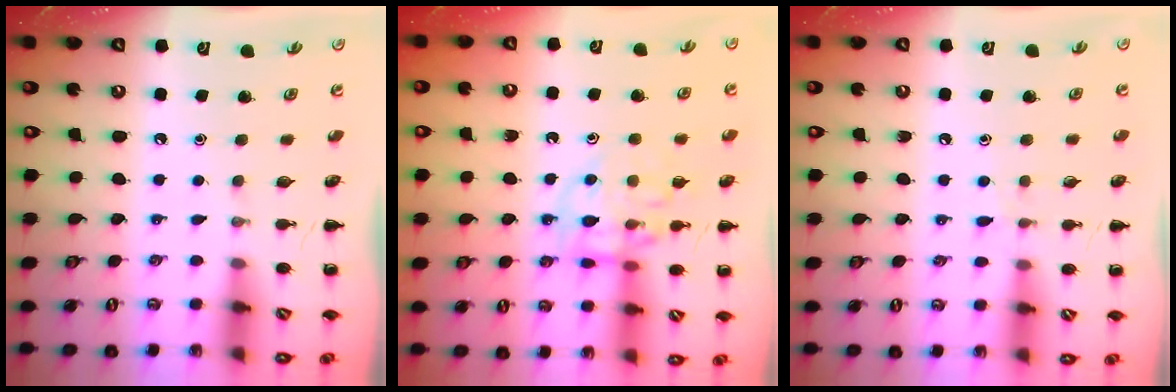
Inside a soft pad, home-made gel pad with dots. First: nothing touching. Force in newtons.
{"total": 11.7, "press": 11.6, "slide": 1.1}
{"total": 5.4, "press": 4.9, "slide": 2.1}